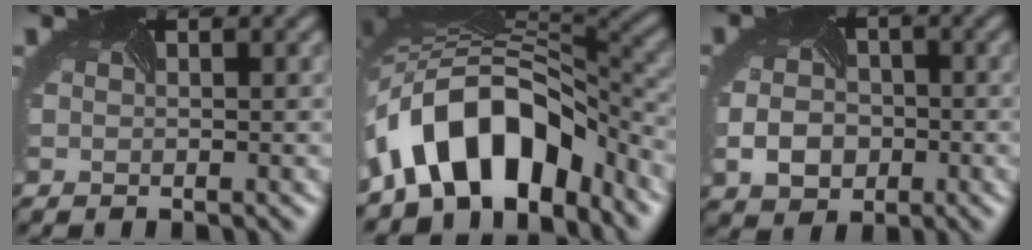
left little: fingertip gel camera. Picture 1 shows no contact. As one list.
[{"total": 10.3, "force": [-5.0, 6.0, 6.6], "torque": [-0.108, 0.017, -0.095]}, {"total": 3.2, "force": [-0.9, 2.7, 1.5], "torque": [-0.037, -0.002, -0.023]}]